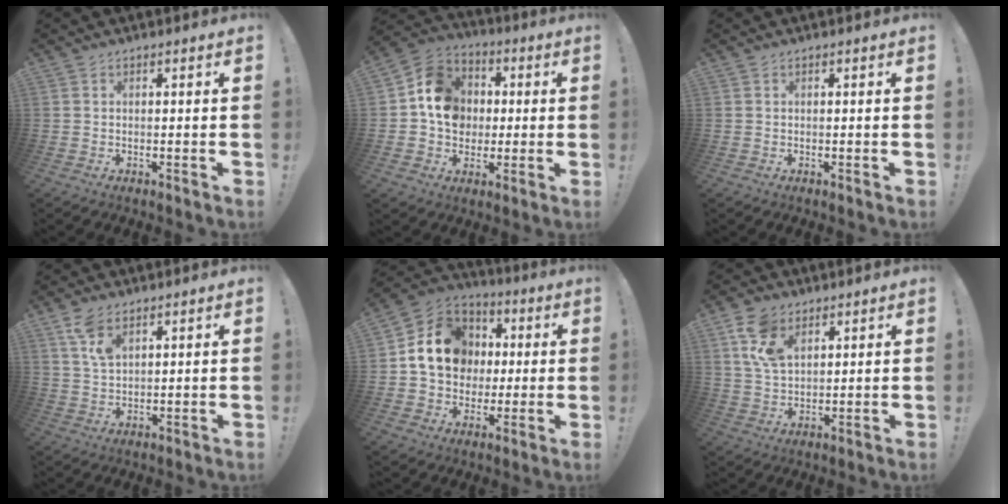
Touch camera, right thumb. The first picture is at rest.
{"total": 14.6, "force": [1.2, 12.8, 7.0], "torque": [-0.095, 0.011, 0.032]}
{"total": 0.0}
{"total": 6.7, "force": [3.9, 3.2, 4.3], "torque": [-0.084, -0.012, 0.075]}
{"total": 16.4, "force": [2.2, 14.1, 8.0], "torque": [-0.110, 0.006, 0.059]}
{"total": 10.4, "force": [5.4, 6.3, 6.4], "torque": [-0.126, -0.001, 0.108]}